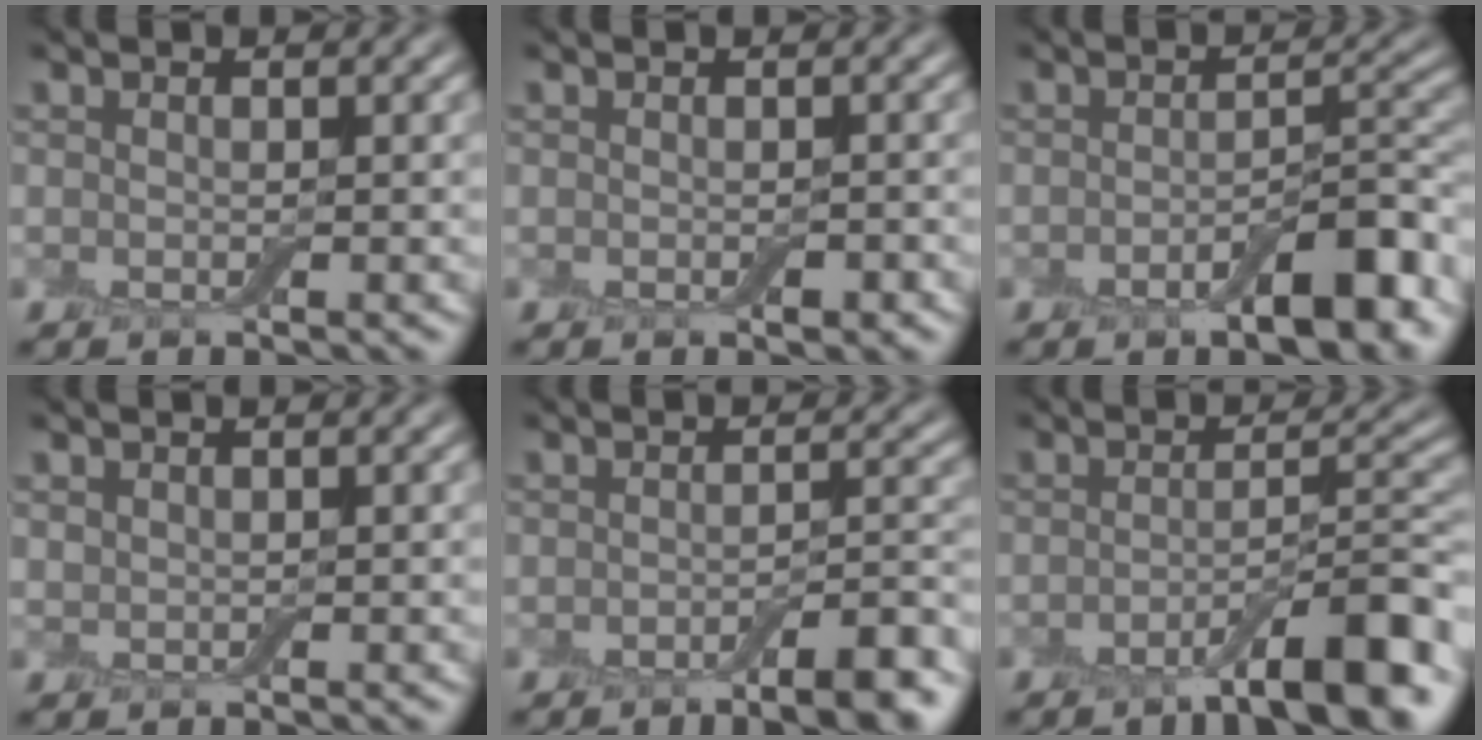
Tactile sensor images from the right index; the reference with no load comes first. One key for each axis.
{"total": 0.8, "fx": -0.3, "fy": 0.3, "fz": 0.7, "tx": -0.011, "ty": 0.001, "tz": -0.003}
{"total": 6.1, "fx": -2.8, "fy": 2.0, "fz": 5.1, "tx": -0.069, "ty": 0.008, "tz": -0.043}
{"total": 0.6, "fx": 0.4, "fy": 0.4, "fz": 0.1, "tx": -0.003, "ty": 0.000, "tz": 0.009}
{"total": 5.3, "fx": -3.2, "fy": 1.3, "fz": 4.0, "tx": -0.049, "ty": 0.002, "tz": -0.046}
{"total": 7.5, "fx": -4.0, "fy": 1.6, "fz": 6.2, "tx": -0.083, "ty": 0.009, "tz": -0.063}